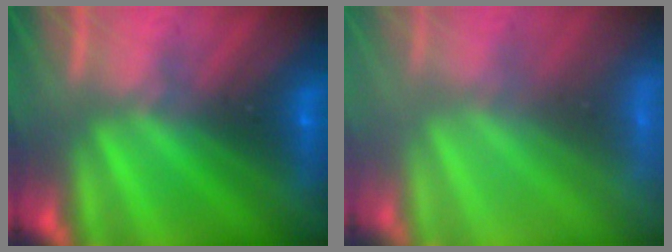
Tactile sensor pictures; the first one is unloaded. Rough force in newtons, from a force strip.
{"total": 6.4}